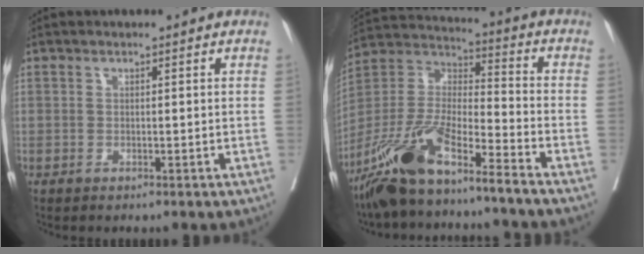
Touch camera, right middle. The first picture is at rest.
{"total": 14.4, "force": [-10.8, 1.5, 9.4], "torque": [-0.197, -0.006, -0.204]}